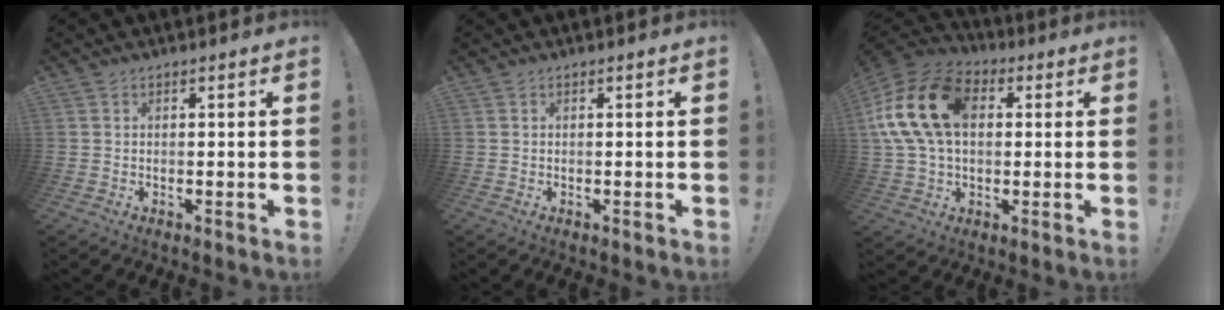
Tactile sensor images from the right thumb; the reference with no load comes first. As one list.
[{"total": 0.0}, {"total": 20.1, "force": [3.8, 13.8, 14.1], "torque": [-0.268, 0.010, 0.073]}]